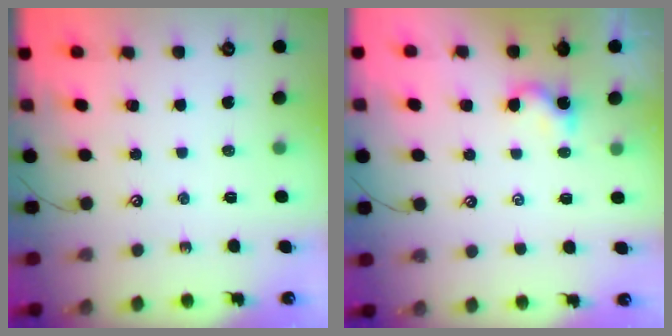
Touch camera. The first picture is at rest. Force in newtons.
{"total": 0.0}